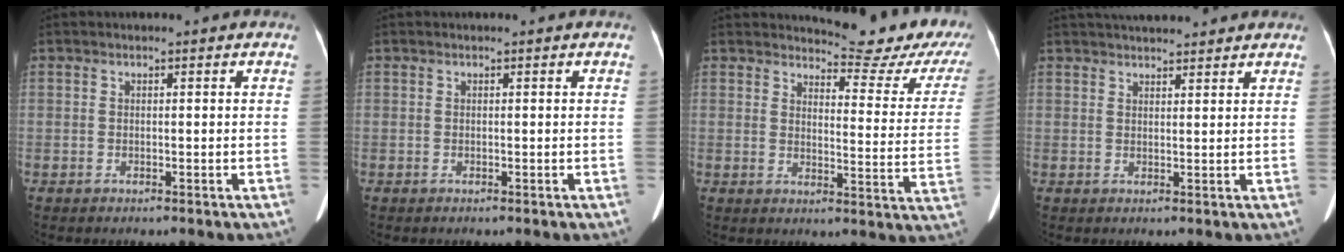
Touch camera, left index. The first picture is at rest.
{"total": 0.0}
{"total": 14.9, "force": [14.2, 2.4, 3.7], "torque": [-0.028, -0.070, 0.143]}
{"total": 9.8, "force": [8.9, 1.8, 3.6], "torque": [-0.054, 0.035, 0.128]}